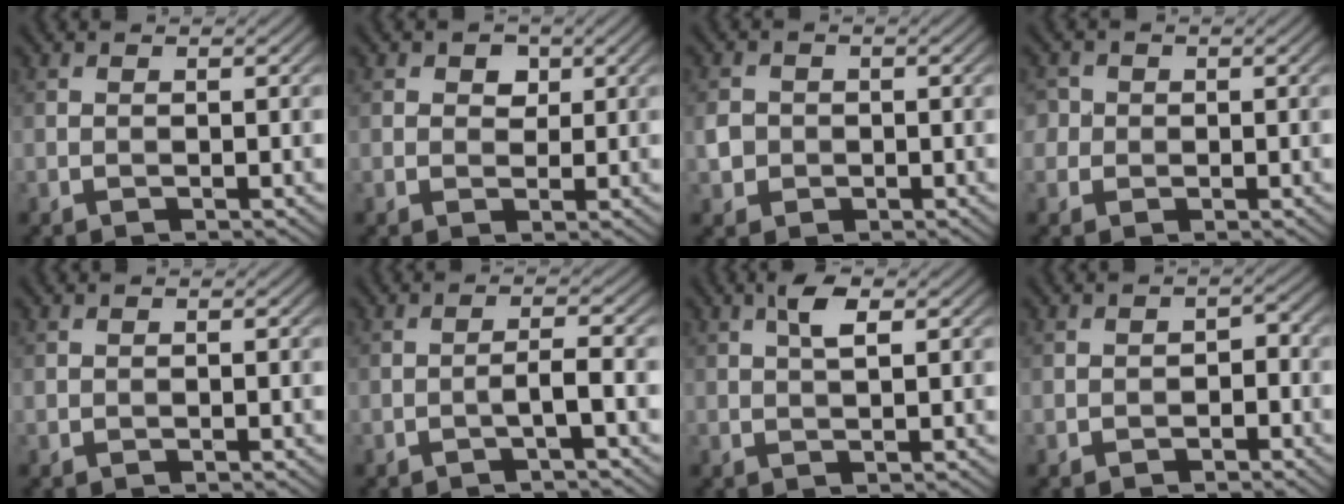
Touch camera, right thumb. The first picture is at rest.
{"total": 2.3, "force": [1.0, 1.8, 1.2], "torque": [-0.020, 0.000, 0.011]}
{"total": 2.5, "force": [-0.3, 2.3, 0.9], "torque": [-0.023, -0.002, -0.011]}
{"total": 2.7, "force": [0.5, 2.6, 0.6], "torque": [-0.019, 0.001, 0.005]}
{"total": 0.0}
{"total": 2.3, "force": [-1.1, 0.1, 2.0], "torque": [-0.036, 0.014, -0.027]}
{"total": 2.8, "force": [1.1, 0.7, 2.4], "torque": [-0.048, 0.006, 0.018]}
{"total": 1.7, "force": [-0.7, 1.3, 0.8], "torque": [-0.011, 0.000, -0.013]}